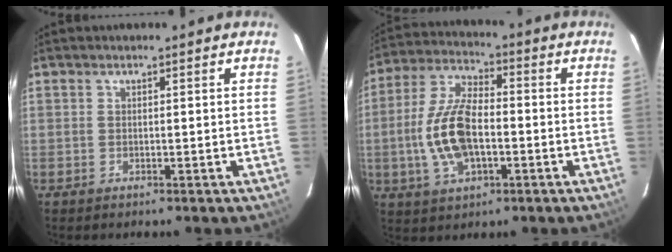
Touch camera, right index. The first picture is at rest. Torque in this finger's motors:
{"motor_torque": [1.23, -0.72, 0.72, 0.13]}